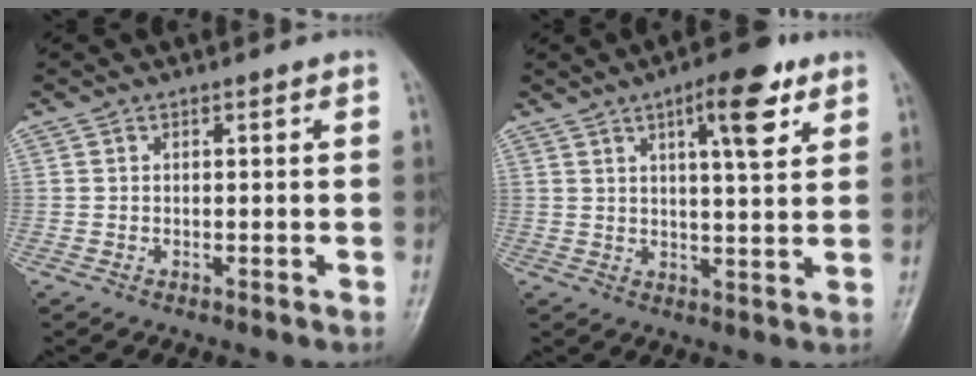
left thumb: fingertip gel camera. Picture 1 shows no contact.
{"total": 9.5, "force": [4.7, 2.7, 7.8], "torque": [-0.099, -0.020, 0.066]}